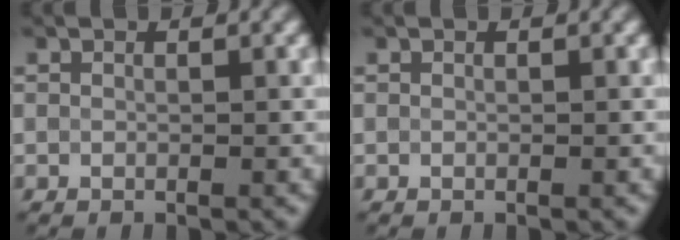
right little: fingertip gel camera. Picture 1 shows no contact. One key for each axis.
{"total": 0.0}